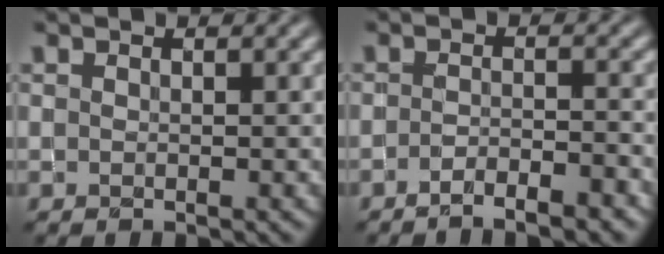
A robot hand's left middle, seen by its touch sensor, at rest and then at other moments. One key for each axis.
{"total": 3.1, "fx": -2.3, "fy": 0.6, "fz": 1.9, "tx": -0.029, "ty": 0.005, "tz": -0.042}